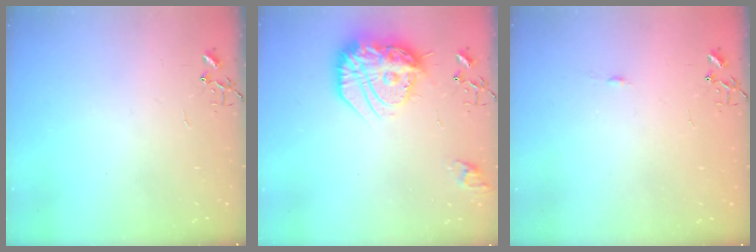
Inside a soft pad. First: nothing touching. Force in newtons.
{"total": 20.9, "press": 20.8, "slide": 1.7}
{"total": 3.3, "press": 3.3, "slide": 0.4}